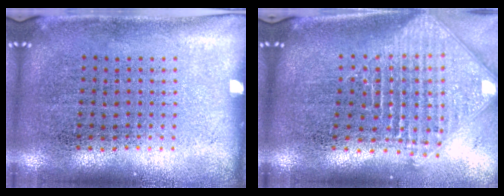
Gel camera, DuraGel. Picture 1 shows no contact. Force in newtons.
{"total": 2.5, "press": 1.9, "slide": 1.6}